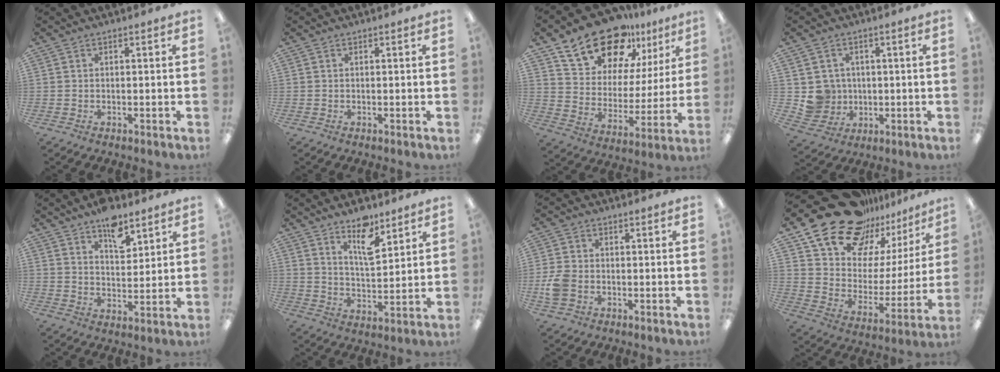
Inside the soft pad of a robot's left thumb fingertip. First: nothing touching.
{"total": 0.0}
{"total": 20.4, "force": [15.7, 10.2, 8.0], "torque": [-0.154, -0.101, 0.284]}
{"total": 6.6, "force": [0.8, 6.6, 0.5], "torque": [-0.024, 0.000, 0.026]}
{"total": 8.4, "force": [6.0, 4.1, 4.2], "torque": [-0.044, -0.038, 0.102]}
{"total": 9.9, "force": [6.9, 3.8, 5.9], "torque": [-0.086, -0.040, 0.116]}
{"total": 5.9, "force": [-1.5, 4.5, 3.5], "torque": [-0.068, 0.013, -0.023]}
{"total": 21.0, "force": [17.0, 11.0, 5.5], "torque": [-0.113, -0.129, 0.312]}